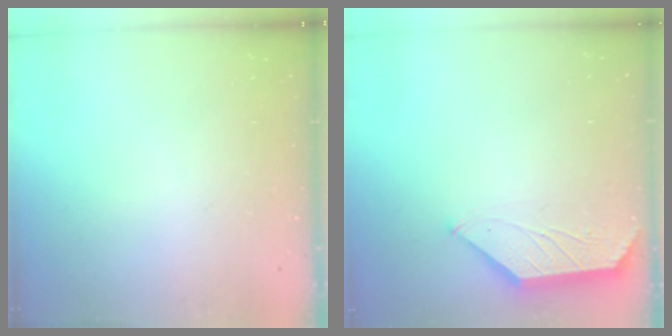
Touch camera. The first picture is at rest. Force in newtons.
{"total": 1.9, "press": 1.9, "slide": 0.5}